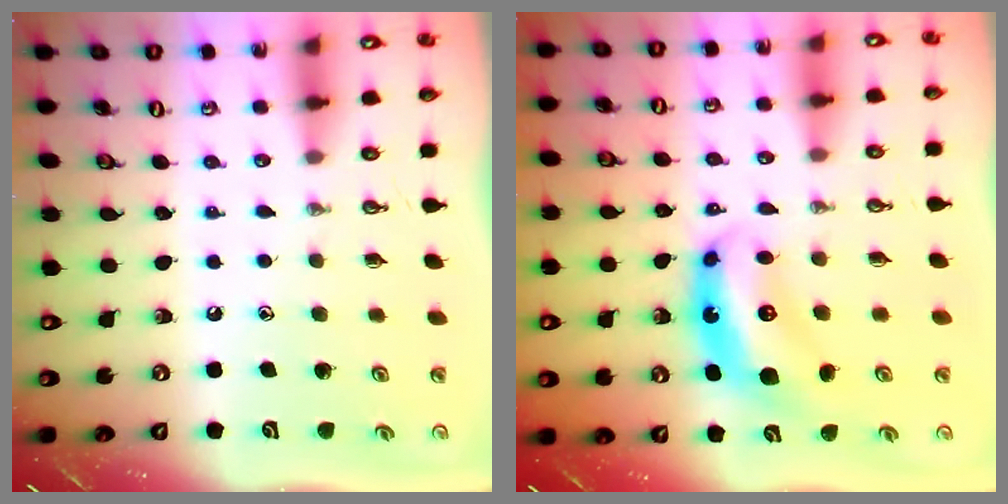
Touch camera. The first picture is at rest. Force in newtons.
{"total": 7.9, "press": 7.9, "slide": 0.5}